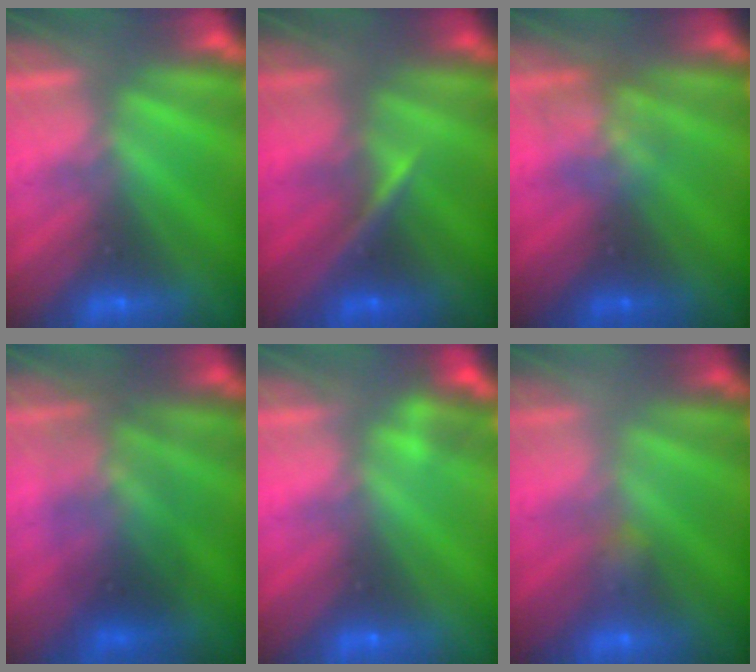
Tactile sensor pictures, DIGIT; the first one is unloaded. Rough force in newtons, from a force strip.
{"total": 3.0}
{"total": 2.8}
{"total": 1.7}
{"total": 2.2}
{"total": 2.2}